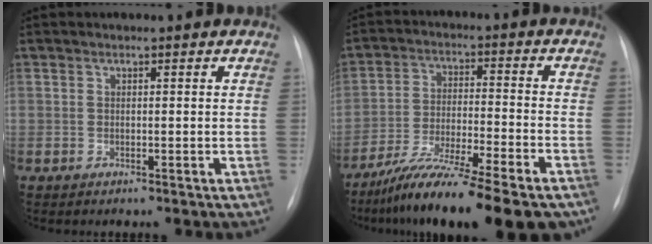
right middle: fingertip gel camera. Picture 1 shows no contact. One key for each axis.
{"total": 17.6, "fx": -13.7, "fy": 1.6, "fz": 10.9, "tx": -0.167, "ty": -0.024, "tz": -0.225}